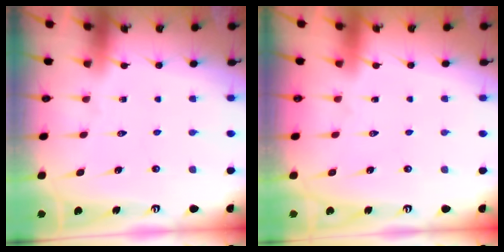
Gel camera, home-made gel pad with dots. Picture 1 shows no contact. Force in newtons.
{"total": 1.6, "press": 1.6, "slide": 0.1}